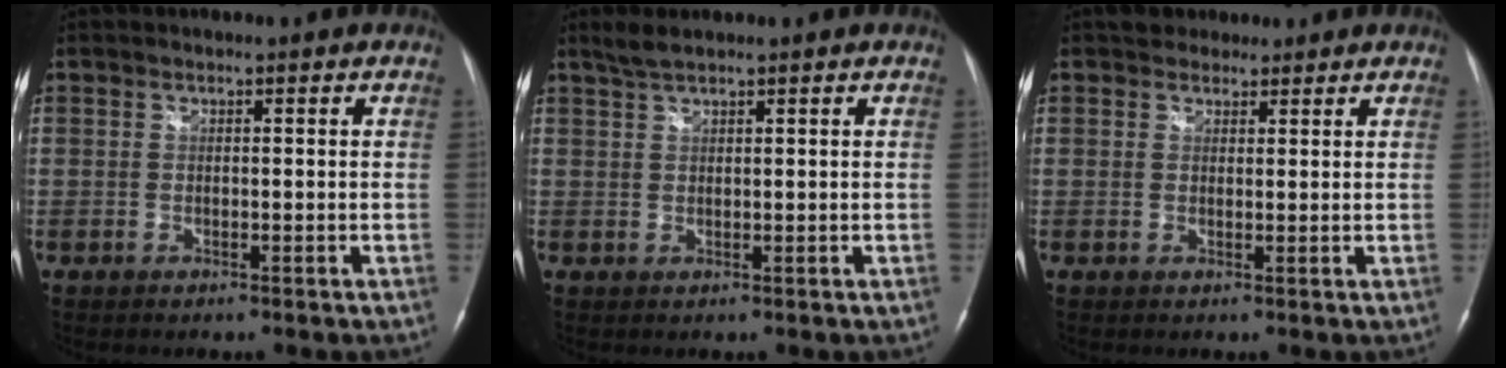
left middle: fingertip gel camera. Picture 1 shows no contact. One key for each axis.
{"total": 2.1, "fx": 1.9, "fy": 0.1, "fz": 1.1, "tx": -0.030, "ty": 0.009, "tz": 0.040}
{"total": 3.4, "fx": 2.7, "fy": 1.9, "fz": 0.6, "tx": -0.006, "ty": 0.014, "tz": 0.041}